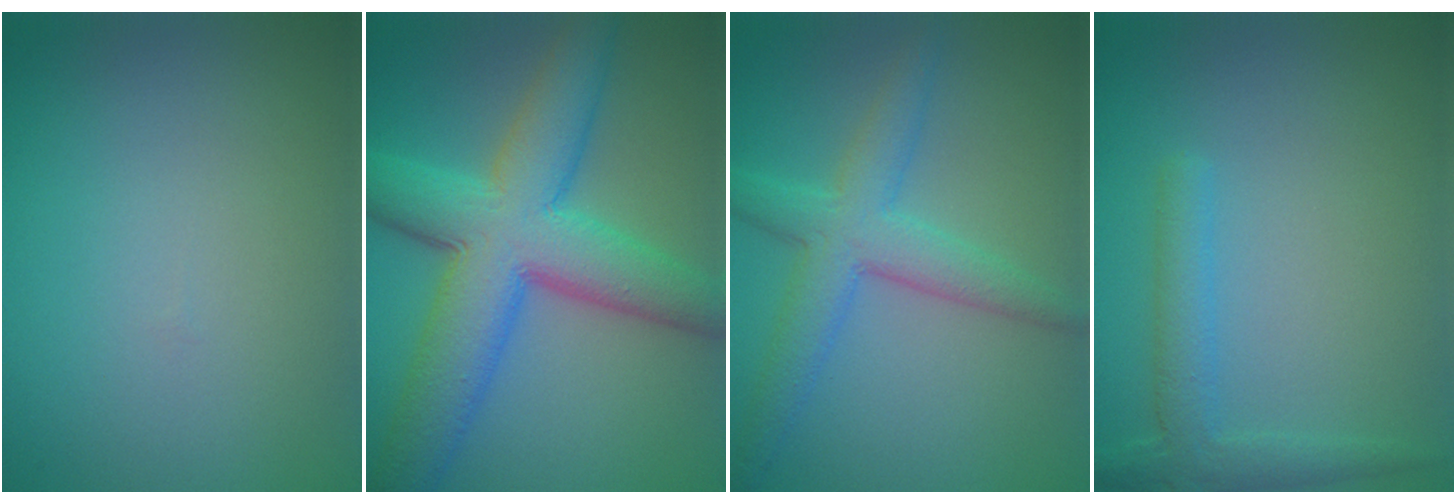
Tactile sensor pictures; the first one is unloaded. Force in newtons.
{"total": 10.2, "press": 10.2, "slide": 0.2}
{"total": 4.6, "press": 4.6, "slide": 0.0}
{"total": 2.6, "press": 2.6, "slide": 0.2}